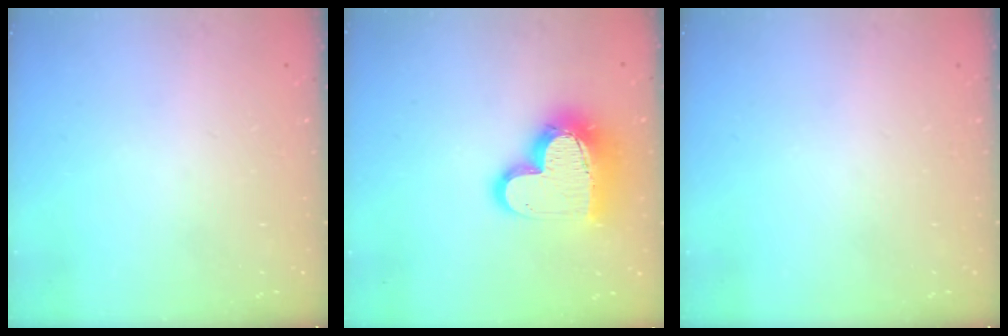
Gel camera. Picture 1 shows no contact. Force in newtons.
{"total": 17.4, "press": 17.4, "slide": 1.3}
{"total": 0.0}